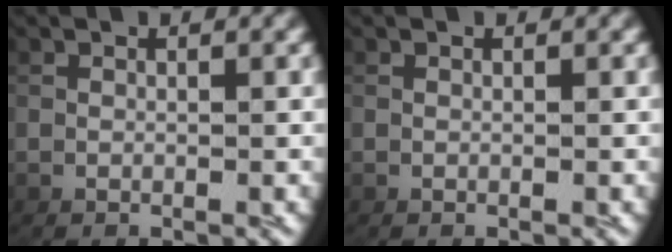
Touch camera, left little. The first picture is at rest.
{"total": 0.0}